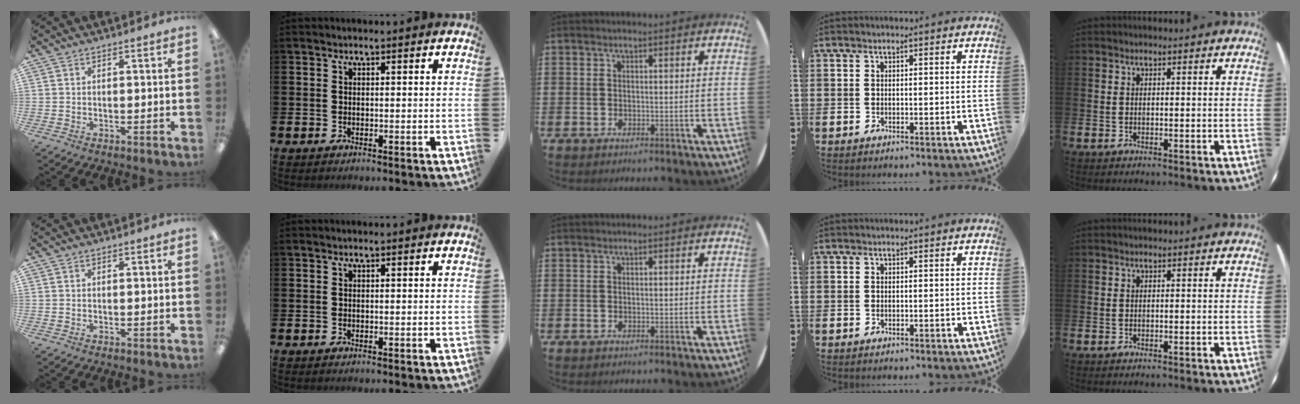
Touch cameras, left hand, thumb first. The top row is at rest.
{}